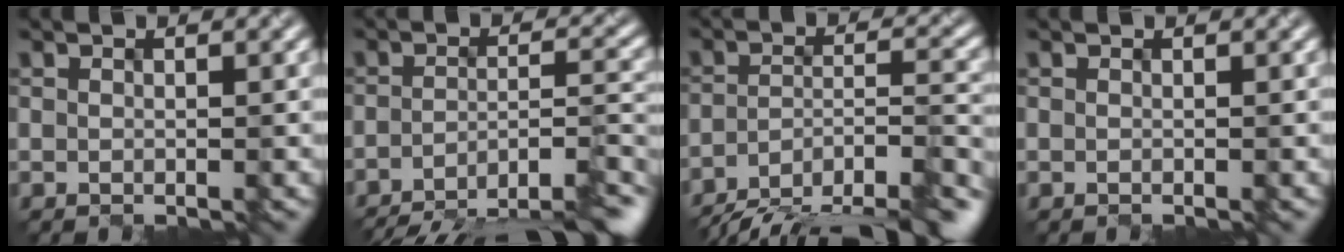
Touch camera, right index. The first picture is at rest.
{"total": 10.5, "force": [-8.6, 2.1, 5.7], "torque": [-0.080, 0.001, -0.113]}
{"total": 11.6, "force": [-9.6, 2.9, 5.9], "torque": [-0.096, -0.007, -0.139]}
{"total": 0.0}